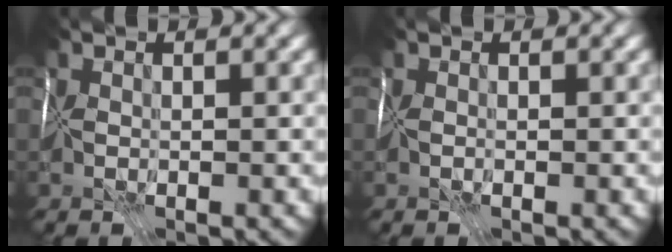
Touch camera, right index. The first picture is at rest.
{"total": 0.0}